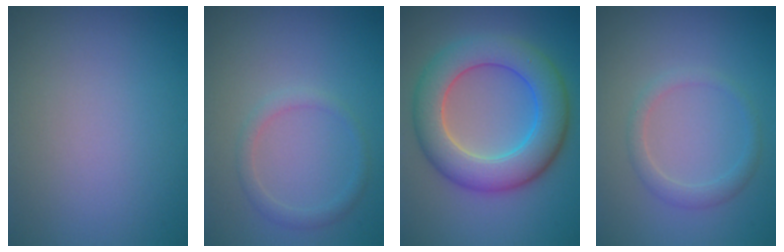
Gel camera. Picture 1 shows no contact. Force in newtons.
{"total": 1.5, "press": 1.5, "slide": 0.1}
{"total": 8.0, "press": 8.0, "slide": 0.3}
{"total": 1.7, "press": 1.7, "slide": 0.0}